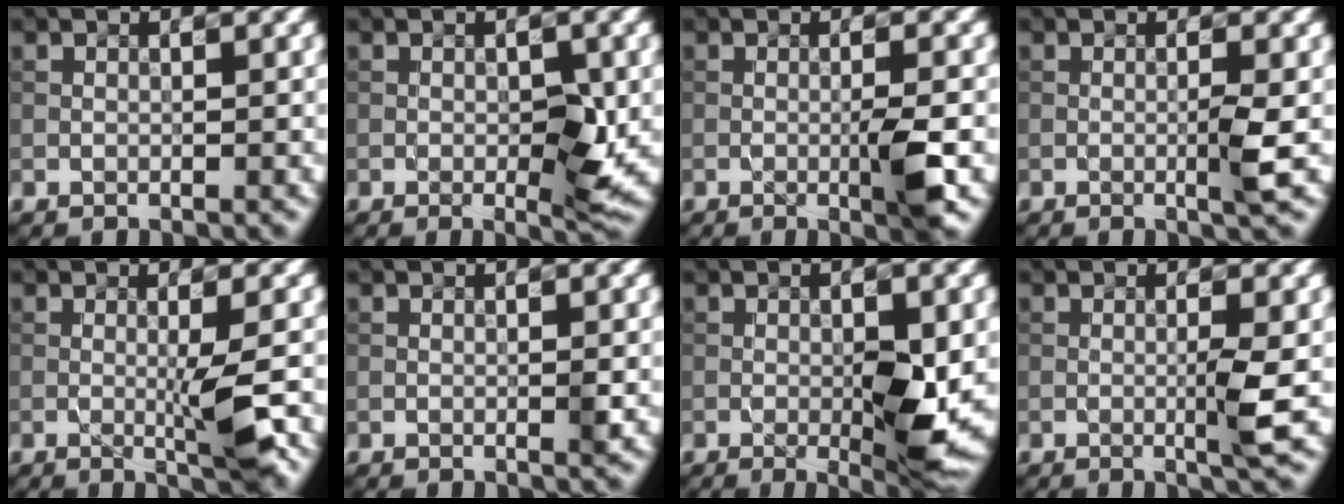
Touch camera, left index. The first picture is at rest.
{"total": 2.8, "force": [-0.5, 0.6, 2.7], "torque": [-0.041, -0.002, 0.000]}
{"total": 3.2, "force": [-0.7, 0.4, 3.1], "torque": [-0.049, -0.003, -0.007]}
{"total": 1.9, "force": [-0.3, 0.2, 1.9], "torque": [-0.034, -0.006, -0.004]}
{"total": 3.3, "force": [-0.4, 0.4, 3.2], "torque": [-0.053, -0.007, -0.002]}
{"total": 0.7, "force": [-0.1, 0.1, 0.7], "torque": [-0.012, 0.001, 0.000]}
{"total": 5.5, "force": [-0.9, 0.8, 5.4], "torque": [-0.088, -0.007, -0.003]}
{"total": 2.3, "force": [-0.3, 0.1, 2.2], "torque": [-0.040, -0.007, -0.004]}